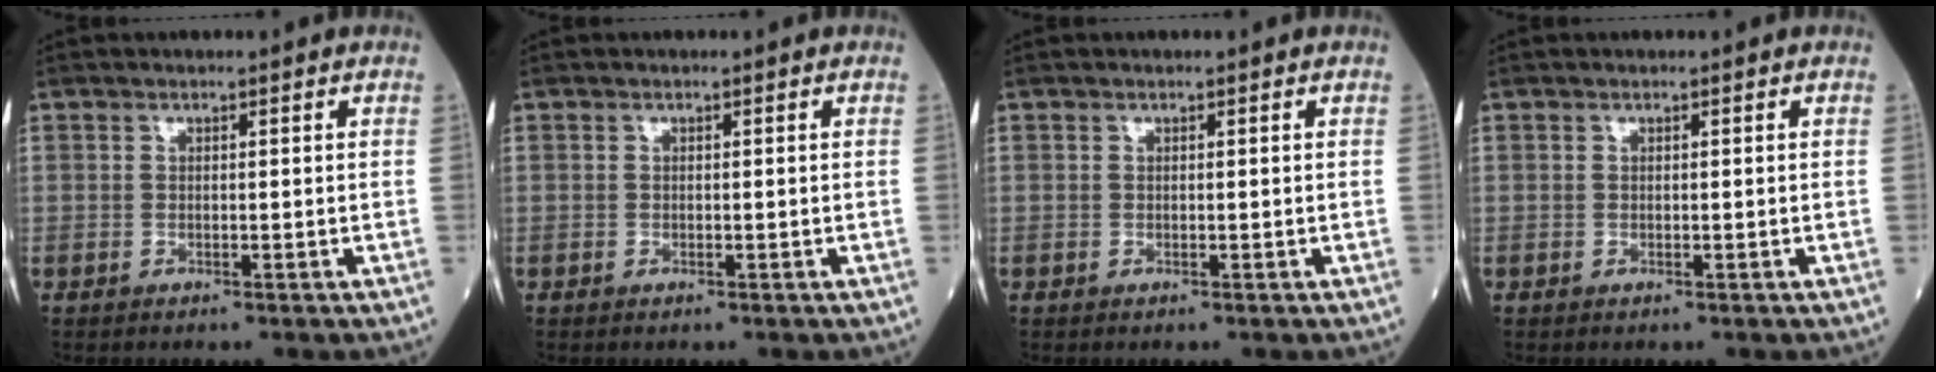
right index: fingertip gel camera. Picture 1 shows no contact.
{"total": 0.0}
{"total": 0.0}
{"total": 0.0}